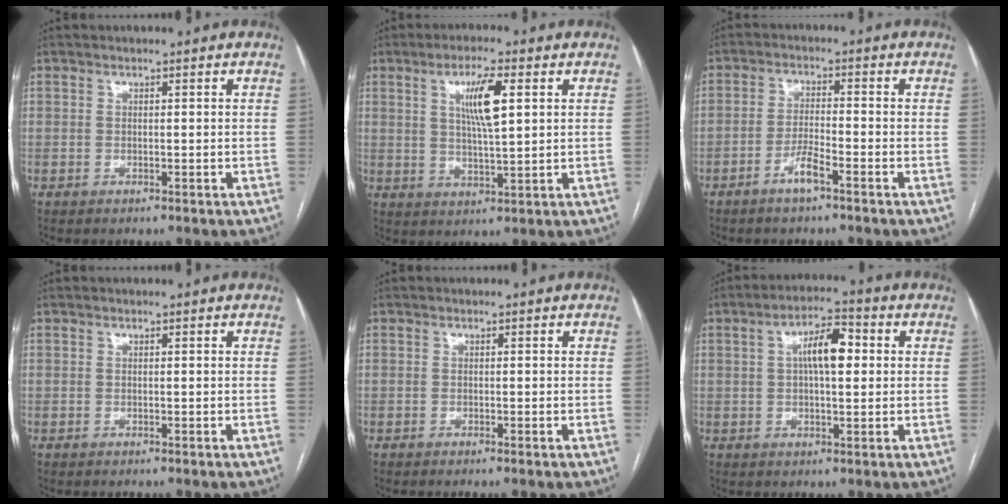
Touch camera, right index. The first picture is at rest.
{"total": 7.5, "force": [2.4, 1.0, 7.0], "torque": [-0.127, -0.001, 0.044]}
{"total": 3.8, "force": [-2.4, 0.4, 2.8], "torque": [-0.053, 0.001, -0.048]}
{"total": 0.0}
{"total": 0.5, "force": [-0.3, 0.0, 0.5], "torque": [-0.007, 0.000, -0.002]}
{"total": 7.4, "force": [1.4, 2.4, 6.9], "torque": [-0.119, 0.019, 0.020]}